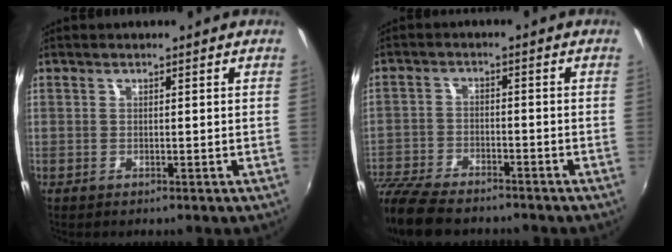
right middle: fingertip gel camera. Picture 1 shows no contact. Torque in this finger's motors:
{"motor_torque": [1.05, -1.09, 0.23, 0.15]}